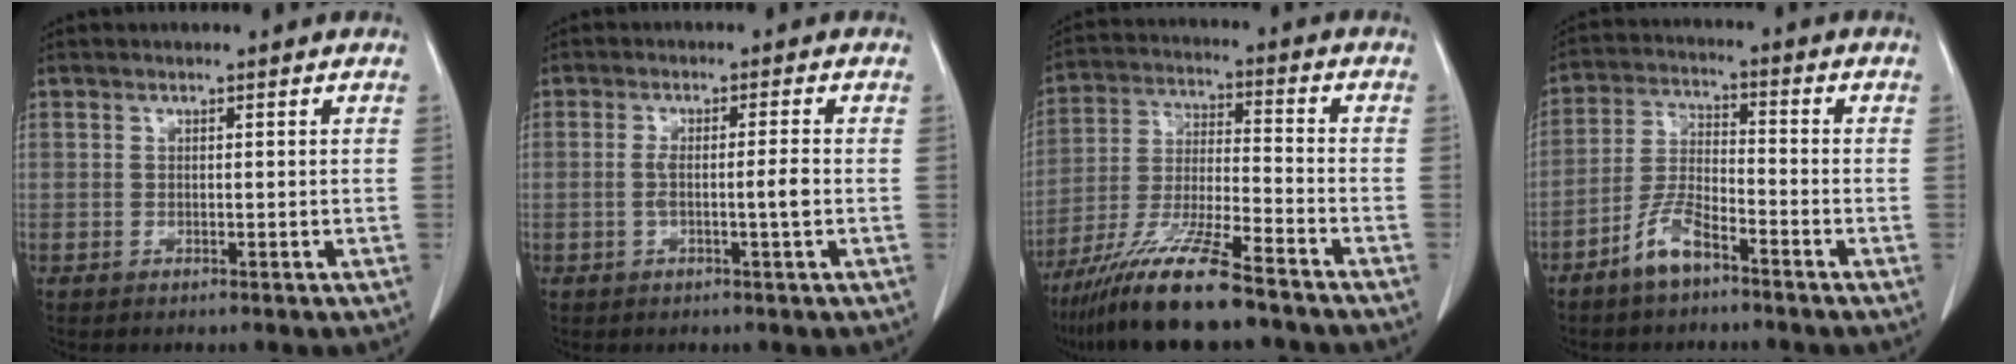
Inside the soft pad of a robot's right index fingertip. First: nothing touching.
{"total": 3.4, "force": [-0.7, -0.1, 3.3], "torque": [-0.062, 0.006, -0.008]}
{"total": 14.6, "force": [-11.2, 0.9, 9.4], "torque": [-0.189, -0.031, -0.202]}
{"total": 6.7, "force": [-4.7, 1.8, 4.5], "torque": [-0.100, -0.001, -0.095]}